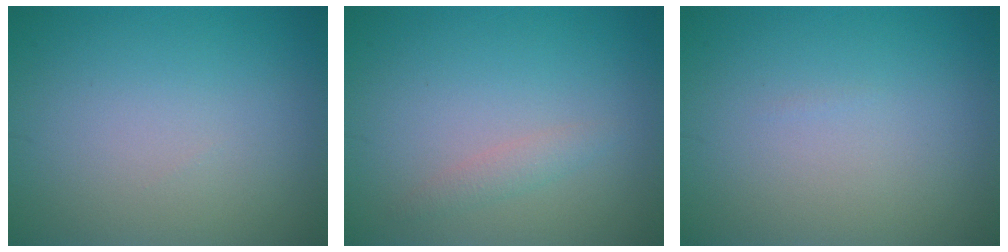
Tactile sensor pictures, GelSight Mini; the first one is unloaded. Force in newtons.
{"total": 1.2, "press": 1.2, "slide": 0.1}
{"total": 0.0}